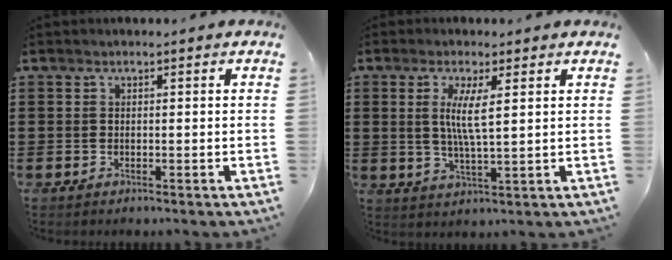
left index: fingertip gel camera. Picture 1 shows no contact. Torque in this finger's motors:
{"motor_torque": [1.14, 0.16, 0.43, 0.09]}